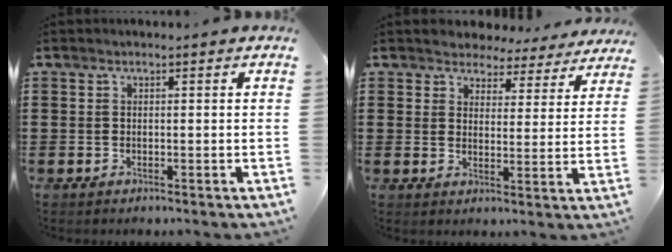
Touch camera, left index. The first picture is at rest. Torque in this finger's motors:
{"motor_torque": [2.14, 0.00, 0.56, 0.06]}